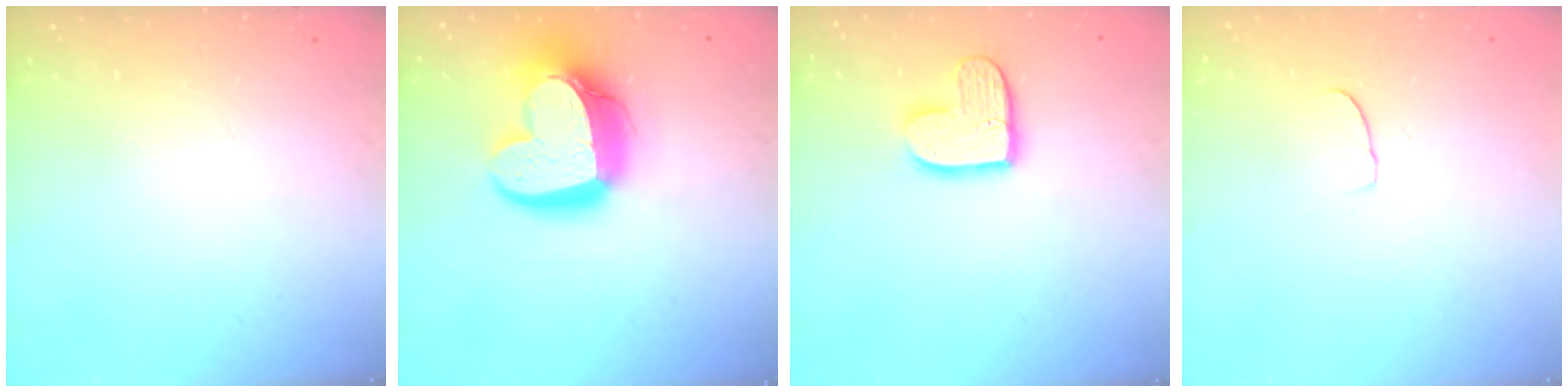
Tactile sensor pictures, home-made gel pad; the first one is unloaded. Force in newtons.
{"total": 18.9, "press": 18.8, "slide": 1.6}
{"total": 11.5, "press": 11.4, "slide": 1.0}
{"total": 4.2, "press": 4.2, "slide": 0.4}